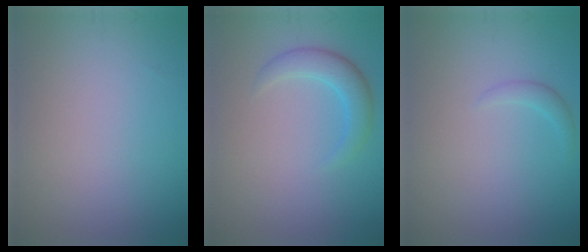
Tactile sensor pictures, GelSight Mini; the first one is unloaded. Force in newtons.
{"total": 2.8, "press": 2.8, "slide": 0.0}
{"total": 1.0, "press": 1.0, "slide": 0.0}